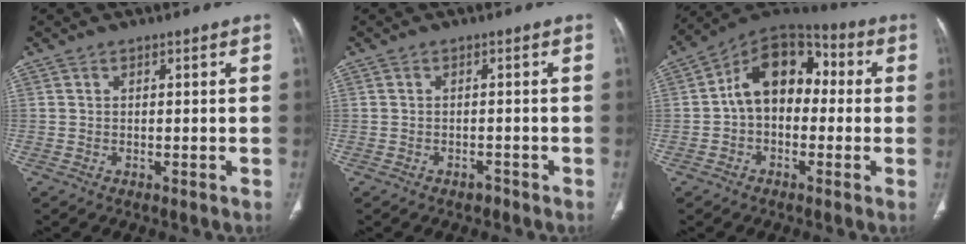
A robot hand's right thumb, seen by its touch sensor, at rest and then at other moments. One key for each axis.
{"total": 1.2, "fx": -0.9, "fy": 0.7, "fz": 0.3, "tx": -0.003, "ty": 0.003, "tz": -0.015}
{"total": 13.3, "fx": 0.2, "fy": 9.4, "fz": 9.4, "tx": -0.115, "ty": 0.044, "tz": -0.014}